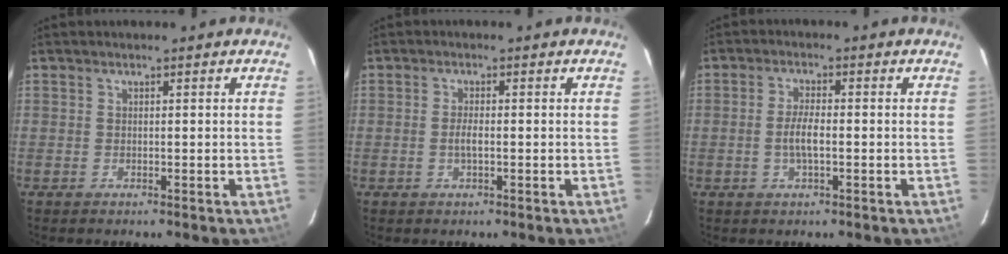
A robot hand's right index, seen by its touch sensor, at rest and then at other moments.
{"total": 1.8, "force": [-0.4, 0.2, 1.7], "torque": [-0.036, 0.000, -0.010]}
{"total": 3.7, "force": [-0.8, 0.6, 3.5], "torque": [-0.072, 0.000, -0.017]}